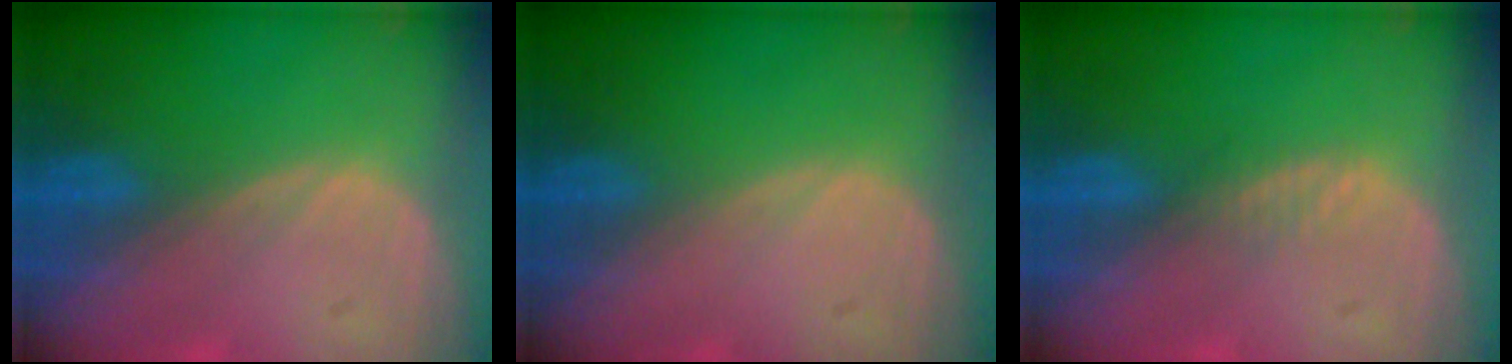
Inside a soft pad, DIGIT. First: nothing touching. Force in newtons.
{"total": 0.0}
{"total": 1.4, "press": 1.3, "slide": 0.2}